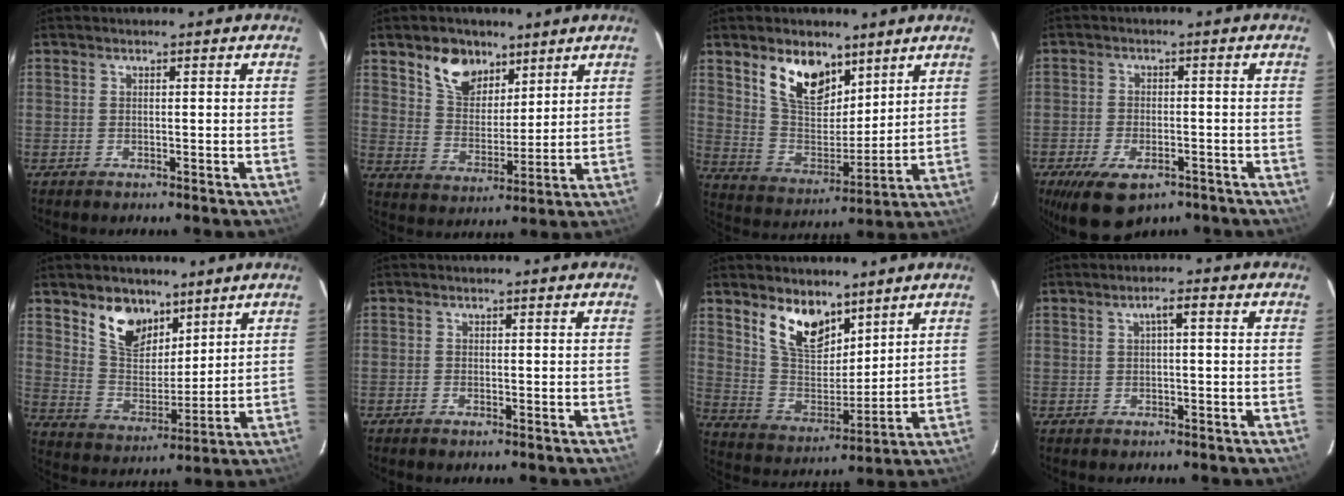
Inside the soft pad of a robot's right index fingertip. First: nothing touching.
{"total": 9.8, "force": [6.3, 6.2, 4.3], "torque": [-0.078, 0.016, 0.120]}
{"total": 13.0, "force": [8.0, 7.1, 7.4], "torque": [-0.136, 0.003, 0.155]}
{"total": 11.1, "force": [-7.1, 5.6, 6.5], "torque": [-0.140, -0.021, -0.110]}
{"total": 10.9, "force": [7.2, 6.3, 5.3], "torque": [-0.098, 0.006, 0.140]}
{"total": 0.8, "force": [-0.6, 0.4, 0.3], "torque": [-0.007, -0.002, -0.014]}
{"total": 12.0, "force": [8.0, 6.1, 6.5], "torque": [-0.124, 0.001, 0.159]}
{"total": 2.3, "force": [0.4, 0.4, 2.2], "torque": [-0.041, 0.010, 0.008]}